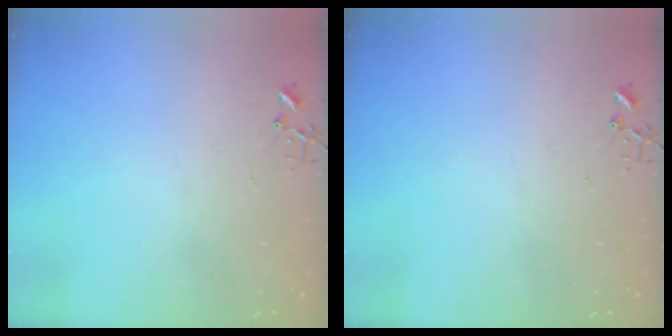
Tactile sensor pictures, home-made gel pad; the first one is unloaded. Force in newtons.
{"total": 0.0}